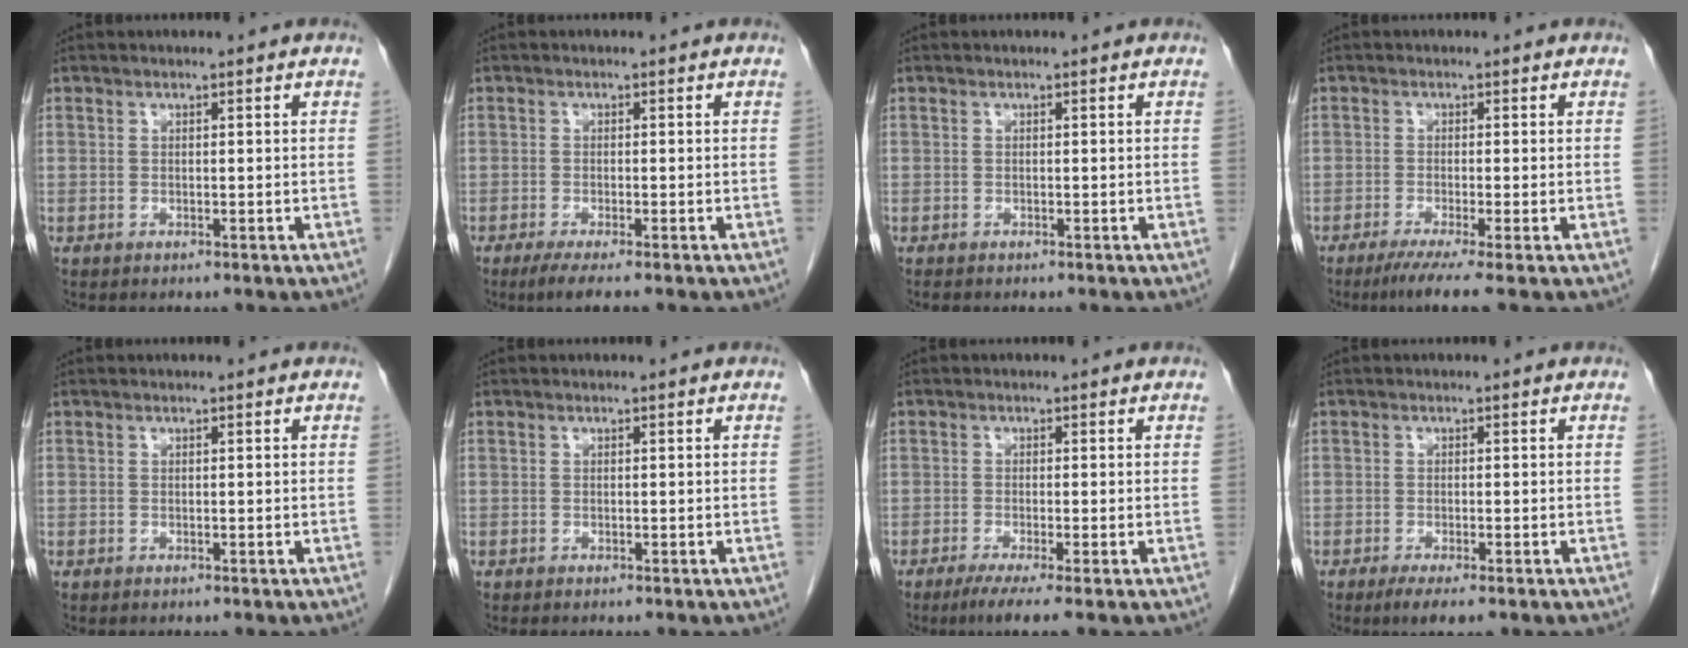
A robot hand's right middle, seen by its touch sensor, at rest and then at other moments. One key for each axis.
{"total": 3.2, "fx": -2.3, "fy": 0.0, "fz": 2.3, "tx": -0.045, "ty": -0.011, "tz": -0.041}
{"total": 0.5, "fx": -0.4, "fy": 0.2, "fz": 0.2, "tx": -0.006, "ty": 0.000, "tz": -0.008}
{"total": 4.5, "fx": -3.0, "fy": -0.6, "fz": 3.3, "tx": -0.057, "ty": -0.016, "tz": -0.057}
{"total": 0.0}
{"total": 0.0}
{"total": 4.2, "fx": -2.6, "fy": -0.2, "fz": 3.2, "tx": -0.055, "ty": -0.015, "tz": -0.048}
{"total": 3.8, "fx": -2.5, "fy": 0.7, "fz": 2.8, "tx": -0.045, "ty": -0.011, "tz": -0.036}